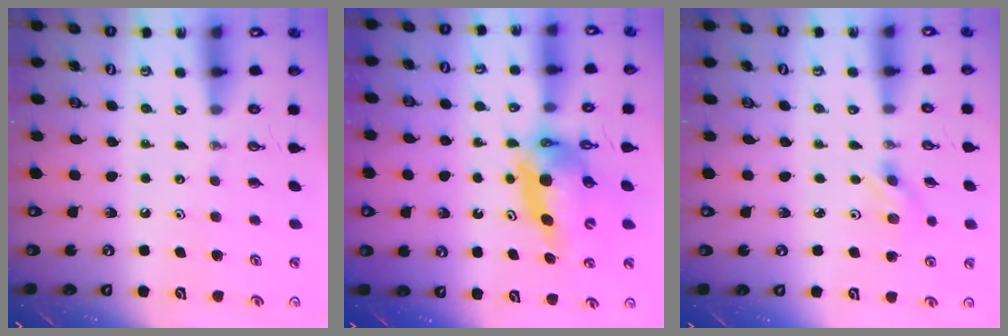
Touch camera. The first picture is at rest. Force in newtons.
{"total": 11.2, "press": 11.1, "slide": 1.1}
{"total": 4.1, "press": 3.9, "slide": 1.3}